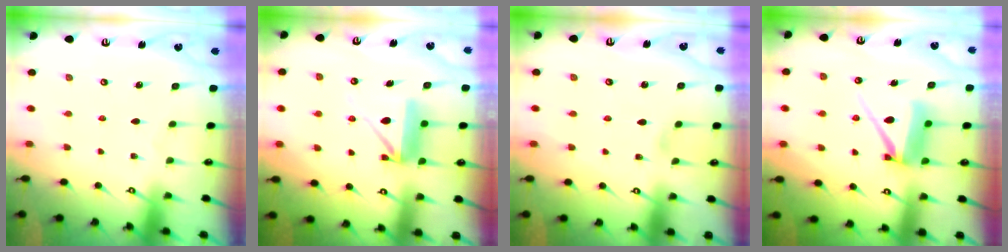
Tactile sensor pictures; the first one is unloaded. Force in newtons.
{"total": 10.0, "press": 10.0, "slide": 0.5}
{"total": 2.8, "press": 2.7, "slide": 0.5}
{"total": 8.8, "press": 8.7, "slide": 0.9}